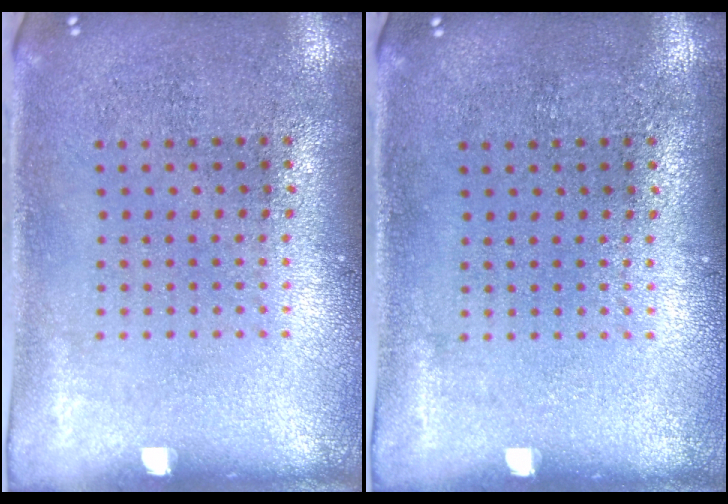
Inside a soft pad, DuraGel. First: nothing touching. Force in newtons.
{"total": 0.0}